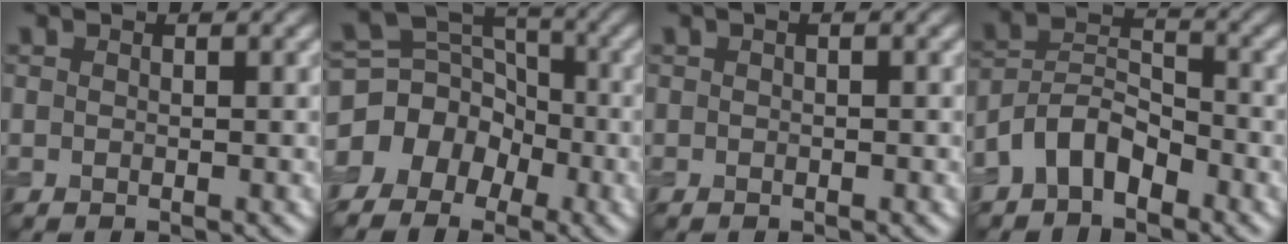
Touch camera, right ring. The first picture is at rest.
{"total": 6.8, "force": [-3.0, 5.5, 2.7], "torque": [-0.017, 0.017, -0.063]}
{"total": 1.1, "force": [0.4, 0.3, 1.0], "torque": [-0.020, 0.003, 0.003]}
{"total": 4.9, "force": [-3.1, 2.7, 2.6], "torque": [-0.047, 0.010, -0.069]}